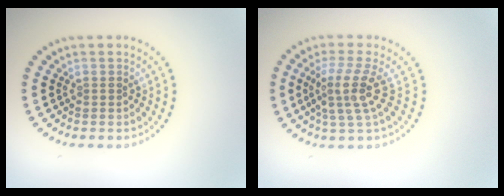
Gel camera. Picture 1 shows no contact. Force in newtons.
{"total": 3.8, "press": 2.7, "slide": 2.6}